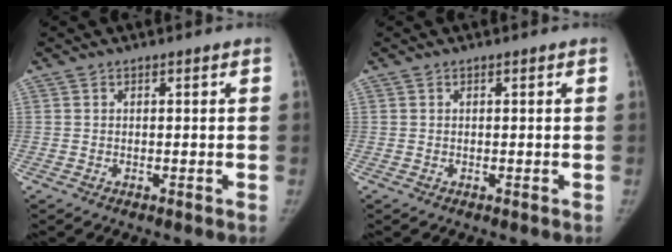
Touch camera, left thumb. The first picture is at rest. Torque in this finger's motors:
{"motor_torque": [0.04, -0.05, 0.06, -0.71, 0.00]}